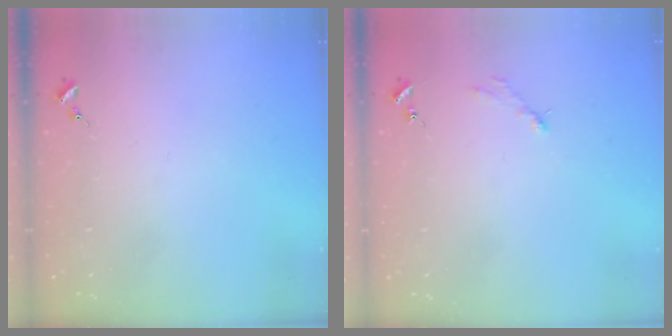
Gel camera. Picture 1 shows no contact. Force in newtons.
{"total": 2.6, "press": 2.6, "slide": 0.3}